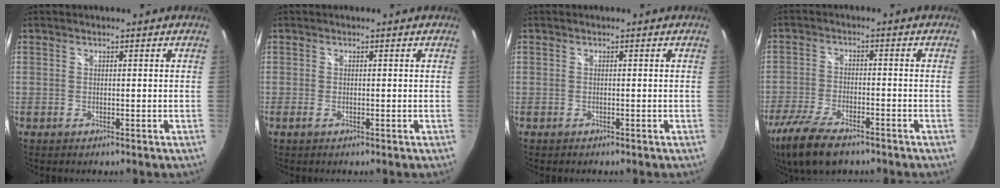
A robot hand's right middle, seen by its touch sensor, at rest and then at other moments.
{"total": 0.8, "force": [-0.4, 0.1, 0.7], "torque": [-0.014, -0.002, -0.010]}
{"total": 0.5, "force": [-0.5, 0.2, 0.1], "torque": [-0.004, 0.001, -0.007]}
{"total": 12.9, "force": [-9.4, 4.5, 7.6], "torque": [-0.181, -0.037, -0.172]}